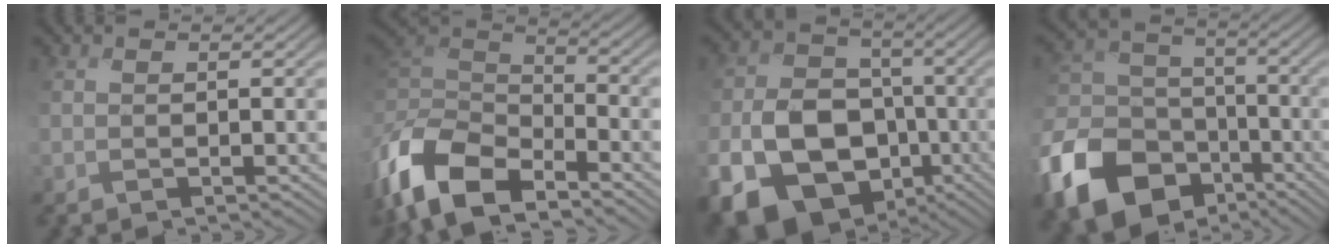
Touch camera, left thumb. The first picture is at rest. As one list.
[{"total": 12.9, "force": [-7.8, 6.3, 8.2], "torque": [-0.195, -0.010, -0.162]}, {"total": 17.1, "force": [-6.6, 13.3, 8.5], "torque": [-0.197, -0.050, -0.131]}, {"total": 17.0, "force": [-8.5, 12.3, 8.1], "torque": [-0.249, -0.042, -0.156]}]